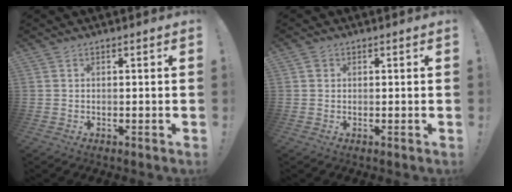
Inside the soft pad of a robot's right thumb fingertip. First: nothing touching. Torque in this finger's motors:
{"motor_torque": [0.12, 0.04, 0.34, -0.24, -0.02]}